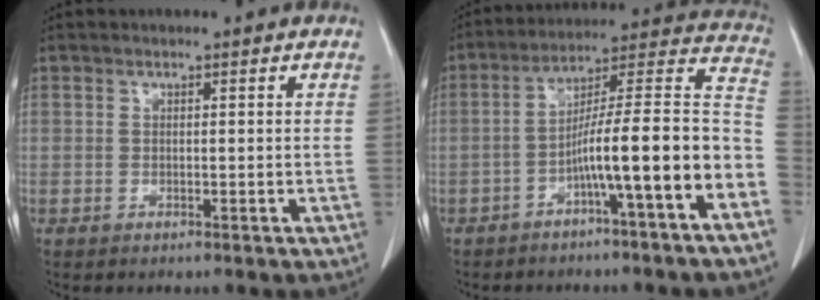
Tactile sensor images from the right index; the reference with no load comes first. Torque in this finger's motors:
{"motor_torque": [1.93, -0.21, 1.05, 0.21]}